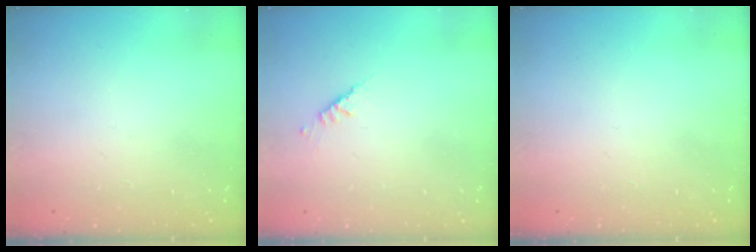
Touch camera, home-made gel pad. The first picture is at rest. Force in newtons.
{"total": 2.5, "press": 2.4, "slide": 0.7}
{"total": 0.0}